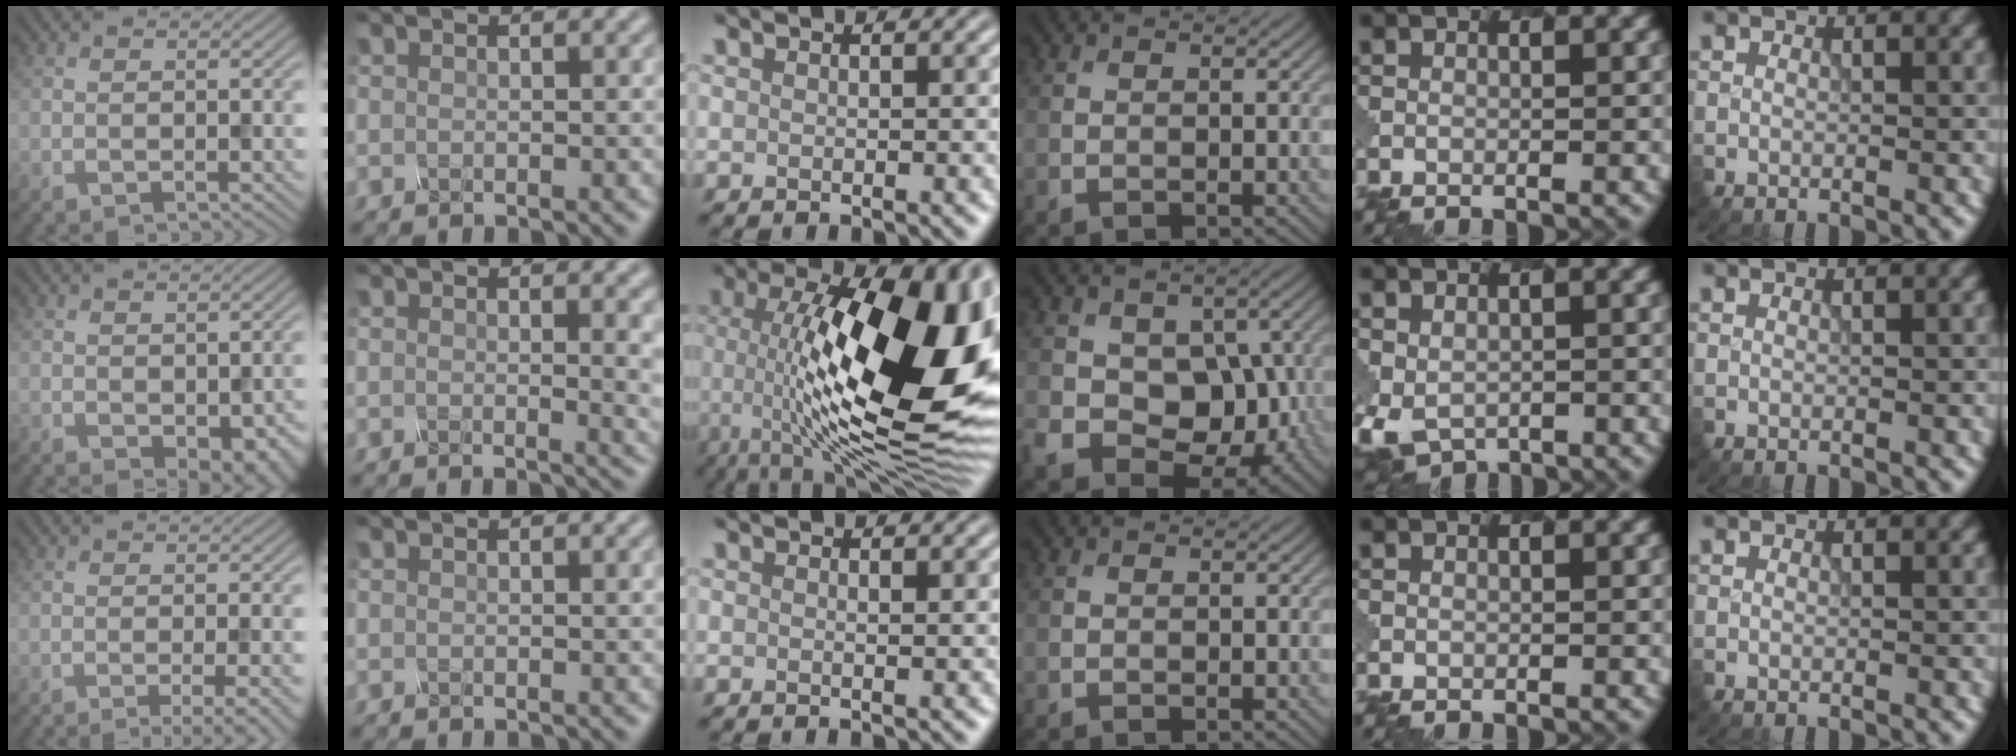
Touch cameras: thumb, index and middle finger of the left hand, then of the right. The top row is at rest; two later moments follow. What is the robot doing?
{"motion": "screw", "object": "spray bottle"}